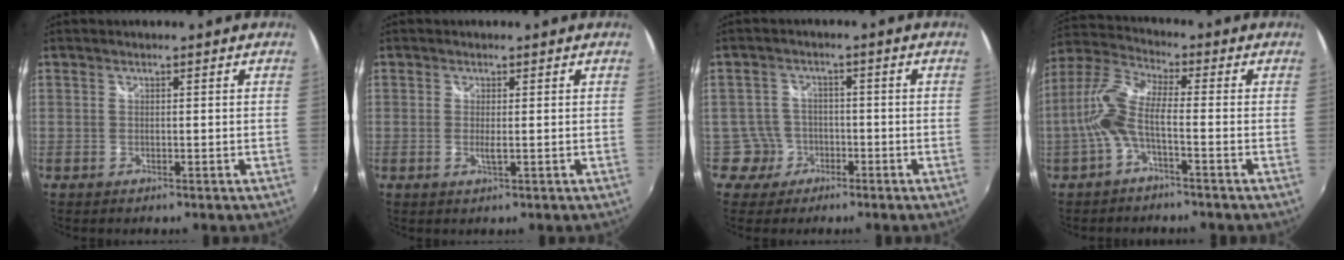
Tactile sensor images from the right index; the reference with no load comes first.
{"total": 1.6, "force": [-0.1, 0.2, 1.6], "torque": [-0.031, -0.005, -0.003]}
{"total": 4.5, "force": [-2.2, 3.9, -0.4], "torque": [0.002, 0.017, -0.038]}
{"total": 8.5, "force": [-2.2, 2.1, 7.9], "torque": [-0.186, 0.011, -0.046]}